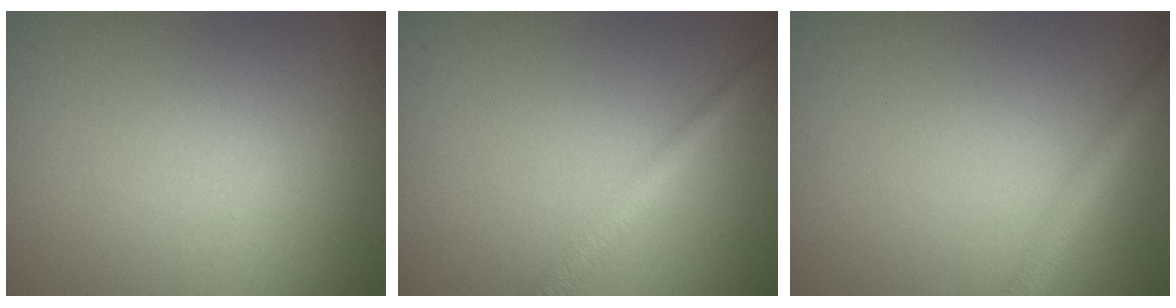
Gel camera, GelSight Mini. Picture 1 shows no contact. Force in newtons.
{"total": 1.9, "press": 1.9, "slide": 0.1}
{"total": 2.8, "press": 2.8, "slide": 0.1}